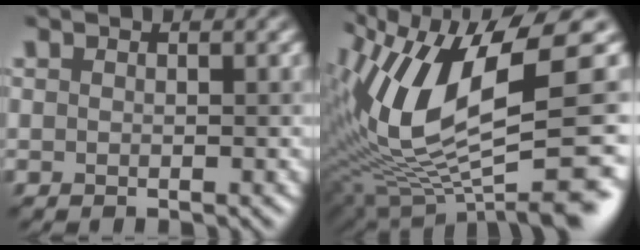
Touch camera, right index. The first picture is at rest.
{"total": 13.4, "force": [1.0, 4.4, 12.6], "torque": [-0.247, -0.003, 0.038]}